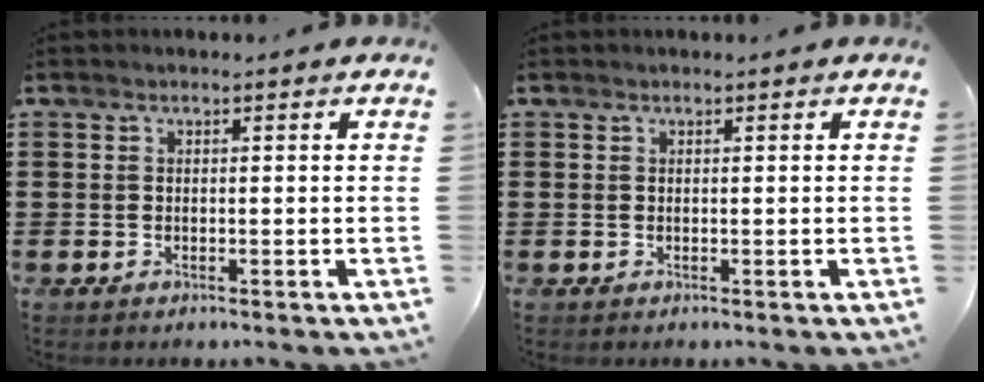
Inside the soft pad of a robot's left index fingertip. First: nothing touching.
{"total": 0.0}